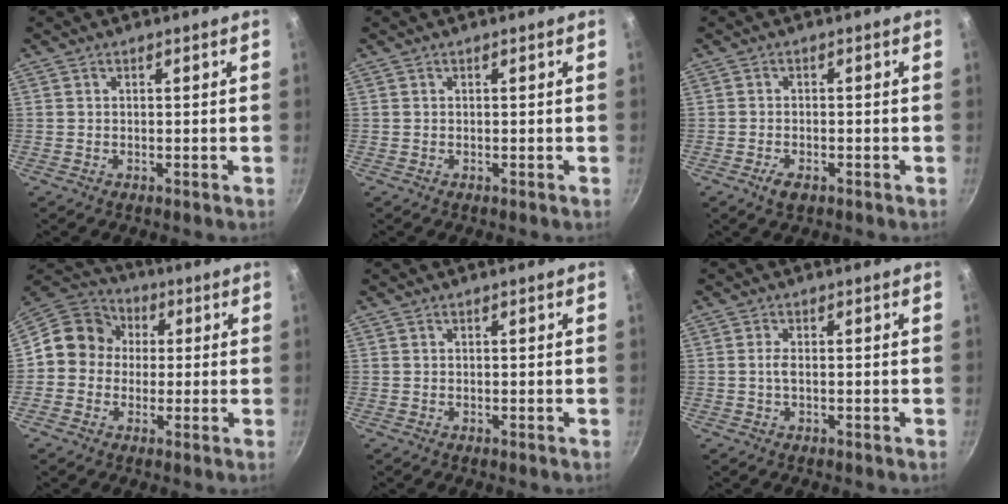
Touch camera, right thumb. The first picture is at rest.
{"total": 0.0}
{"total": 2.8, "force": [-1.5, 1.3, 1.9], "torque": [-0.038, 0.007, -0.029]}
{"total": 10.2, "force": [0.7, 9.4, 3.8], "torque": [-0.028, 0.025, -0.012]}
{"total": 0.0}
{"total": 1.5, "force": [-0.2, 0.5, 1.4], "torque": [-0.033, 0.003, -0.006]}